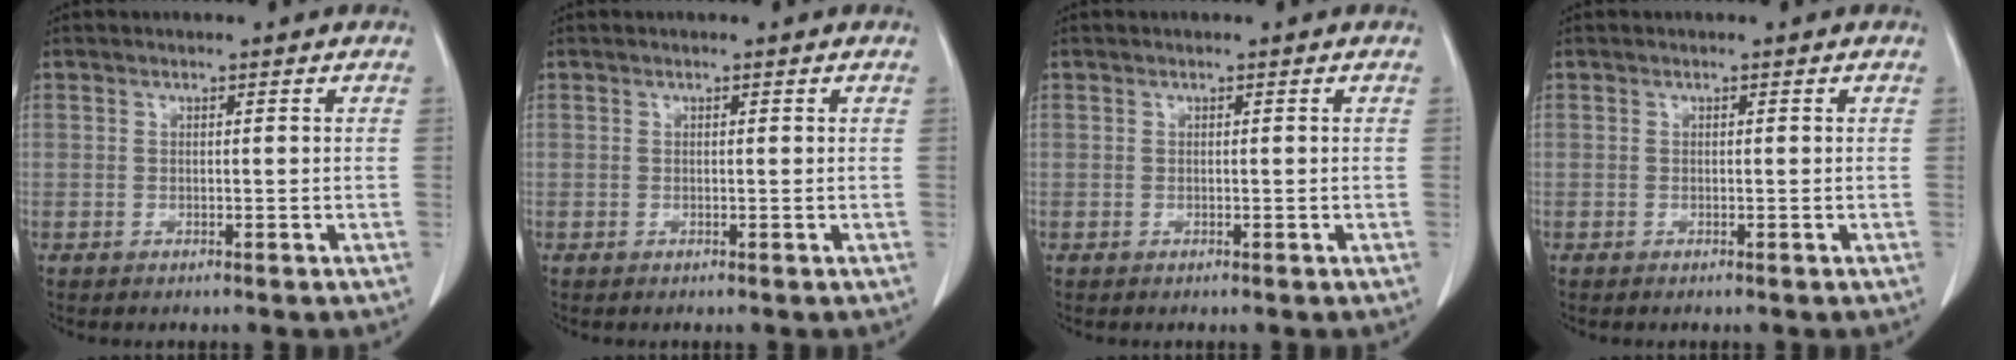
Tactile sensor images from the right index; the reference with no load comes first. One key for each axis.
{"total": 0.0}
{"total": 0.0}
{"total": 0.0}